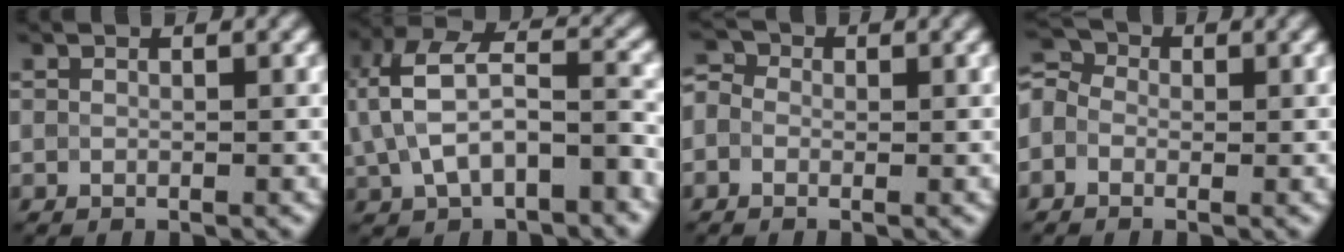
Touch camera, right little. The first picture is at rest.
{"total": 8.5, "force": [-0.6, 5.1, 6.8], "torque": [-0.138, 0.024, -0.014]}
{"total": 2.5, "force": [0.2, 2.2, 1.2], "torque": [-0.012, 0.011, -0.022]}
{"total": 3.1, "force": [-0.3, 2.7, 1.6], "torque": [-0.026, 0.018, -0.023]}